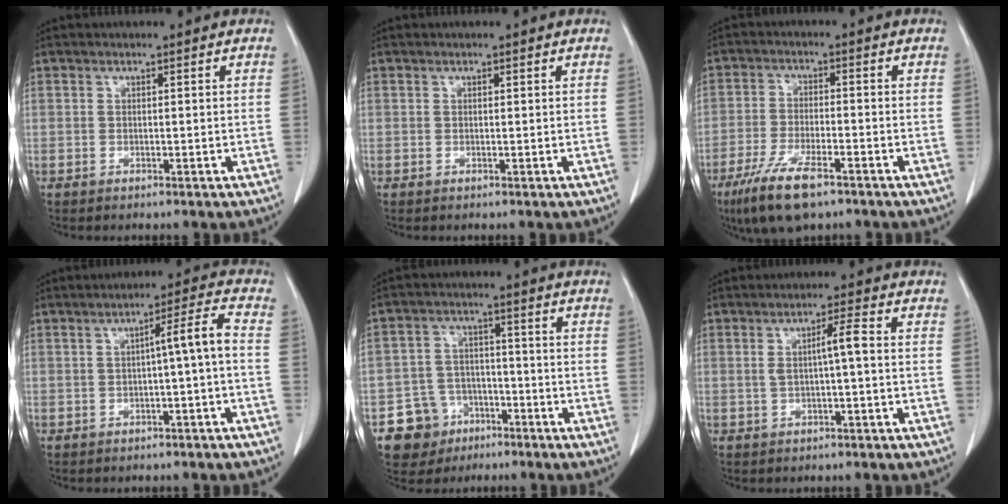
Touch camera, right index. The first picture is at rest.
{"total": 0.0}
{"total": 9.4, "force": [-6.1, 2.0, 6.8], "torque": [-0.134, -0.020, -0.104]}
{"total": 4.7, "force": [-0.8, -0.4, 4.6], "torque": [-0.067, 0.015, -0.011]}
{"total": 8.0, "force": [-4.2, 6.8, 0.8], "torque": [-0.012, 0.016, -0.061]}
{"total": 3.6, "force": [0.1, 0.0, 3.6], "torque": [-0.065, 0.006, 0.002]}